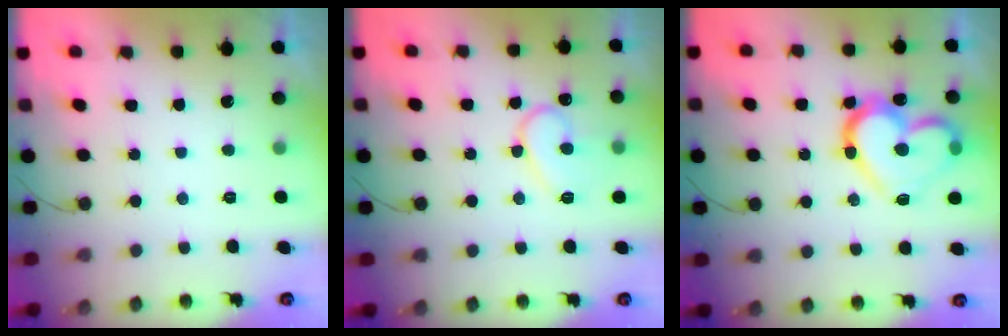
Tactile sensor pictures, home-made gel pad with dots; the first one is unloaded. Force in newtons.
{"total": 11.2, "press": 11.1, "slide": 0.9}
{"total": 18.3, "press": 18.3, "slide": 1.3}